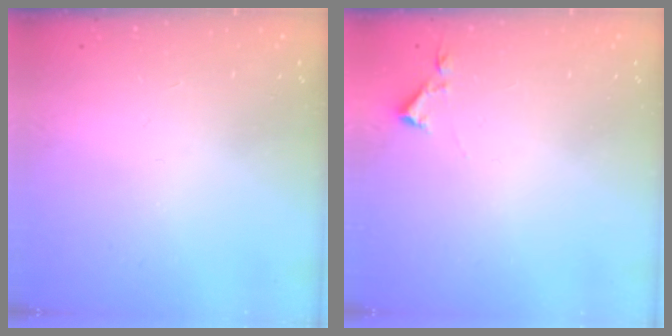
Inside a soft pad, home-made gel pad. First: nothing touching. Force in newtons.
{"total": 2.9, "press": 2.9, "slide": 0.5}